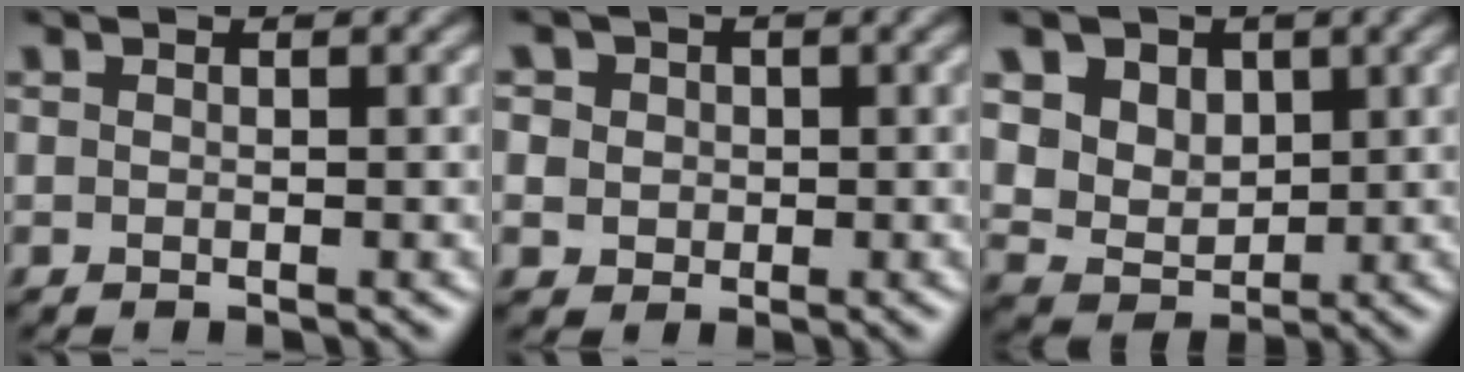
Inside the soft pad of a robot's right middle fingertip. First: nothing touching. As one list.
[{"total": 5.2, "force": [2.4, 4.2, 1.9], "torque": [-0.045, 0.017, 0.026]}, {"total": 7.0, "force": [3.6, 5.3, 2.7], "torque": [-0.069, -0.001, 0.064]}]